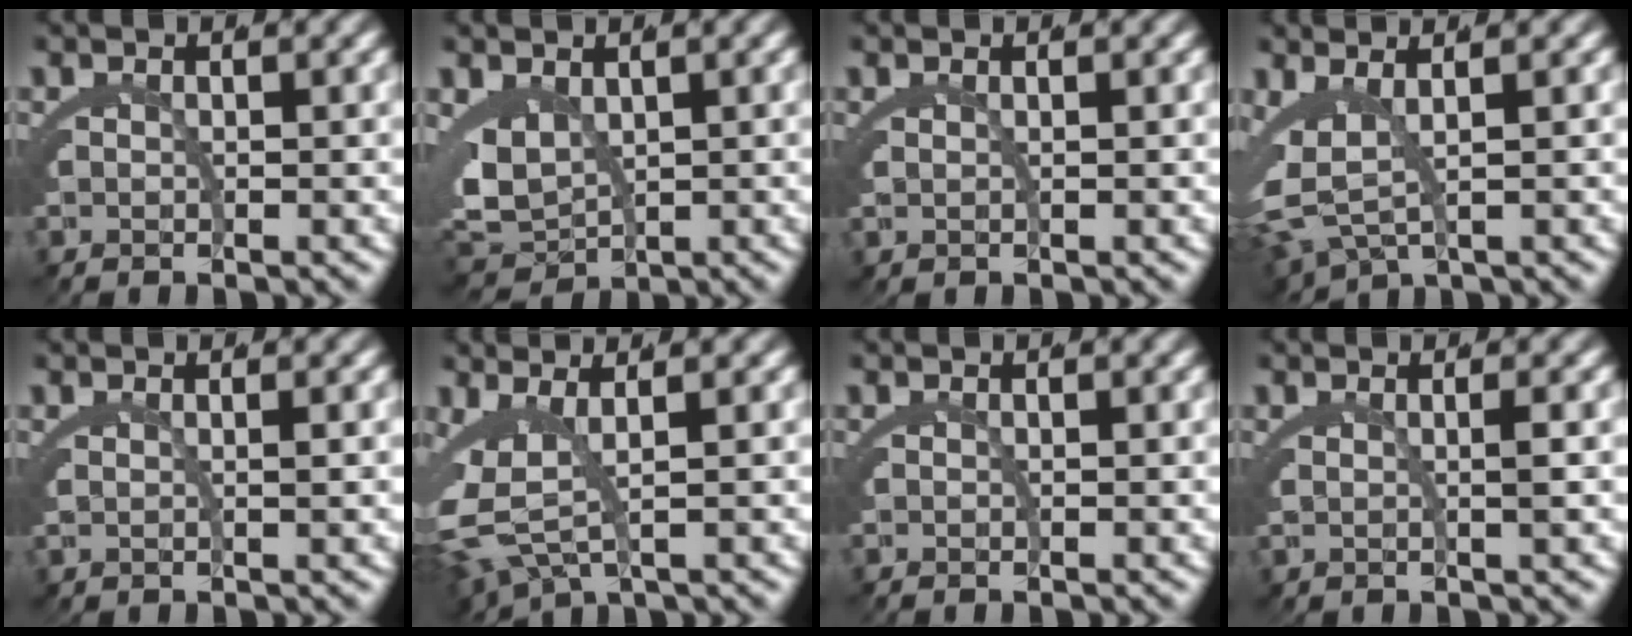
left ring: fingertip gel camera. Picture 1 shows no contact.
{"total": 5.9, "force": [0.3, 4.8, 3.4], "torque": [-0.107, -0.041, 0.027]}
{"total": 0.7, "force": [0.5, -0.2, 0.4], "torque": [-0.009, -0.001, 0.012]}
{"total": 6.4, "force": [0.1, 4.9, 4.2], "torque": [-0.118, -0.029, 0.014]}
{"total": 1.3, "force": [0.7, -0.5, 1.0], "torque": [-0.015, -0.002, 0.017]}
{"total": 6.8, "force": [-0.1, 4.4, 5.1], "torque": [-0.129, -0.022, 0.007]}
{"total": 0.0}
{"total": 1.6, "force": [0.6, -0.7, 1.3], "torque": [-0.017, -0.002, 0.016]}